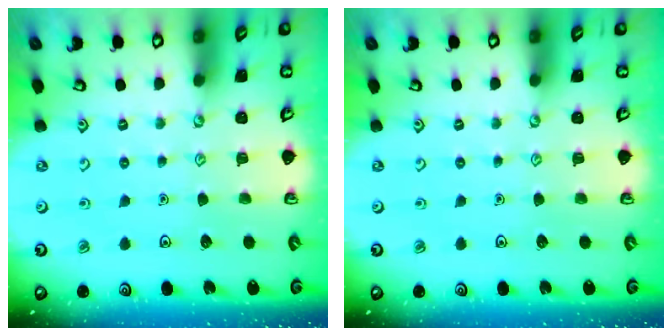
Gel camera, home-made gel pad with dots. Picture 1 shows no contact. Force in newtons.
{"total": 0.0}